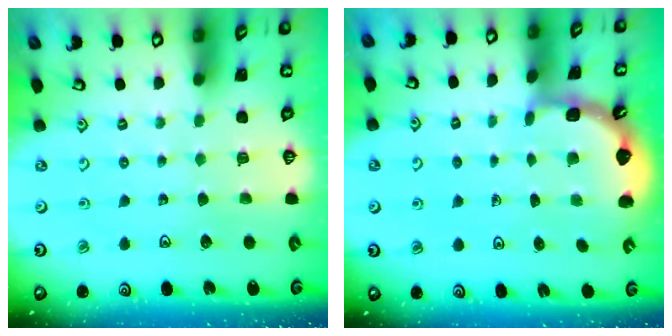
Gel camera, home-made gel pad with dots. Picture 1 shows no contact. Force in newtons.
{"total": 2.0, "press": 2.0, "slide": 0.2}